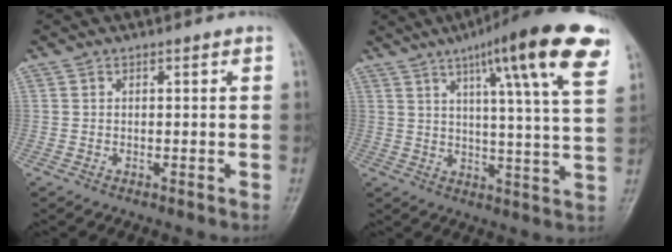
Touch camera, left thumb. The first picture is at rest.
{"total": 19.4, "force": [10.5, 2.6, 16.2], "torque": [-0.215, -0.029, 0.138]}